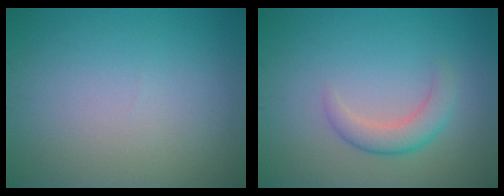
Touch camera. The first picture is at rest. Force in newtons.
{"total": 2.1, "press": 2.0, "slide": 0.2}